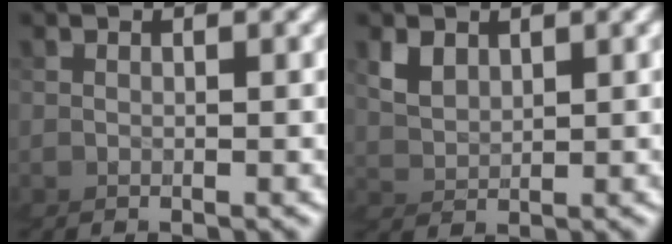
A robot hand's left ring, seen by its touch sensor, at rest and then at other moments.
{"total": 4.3, "force": [1.8, -0.7, -3.8], "torque": [0.015, 0.006, 0.024]}